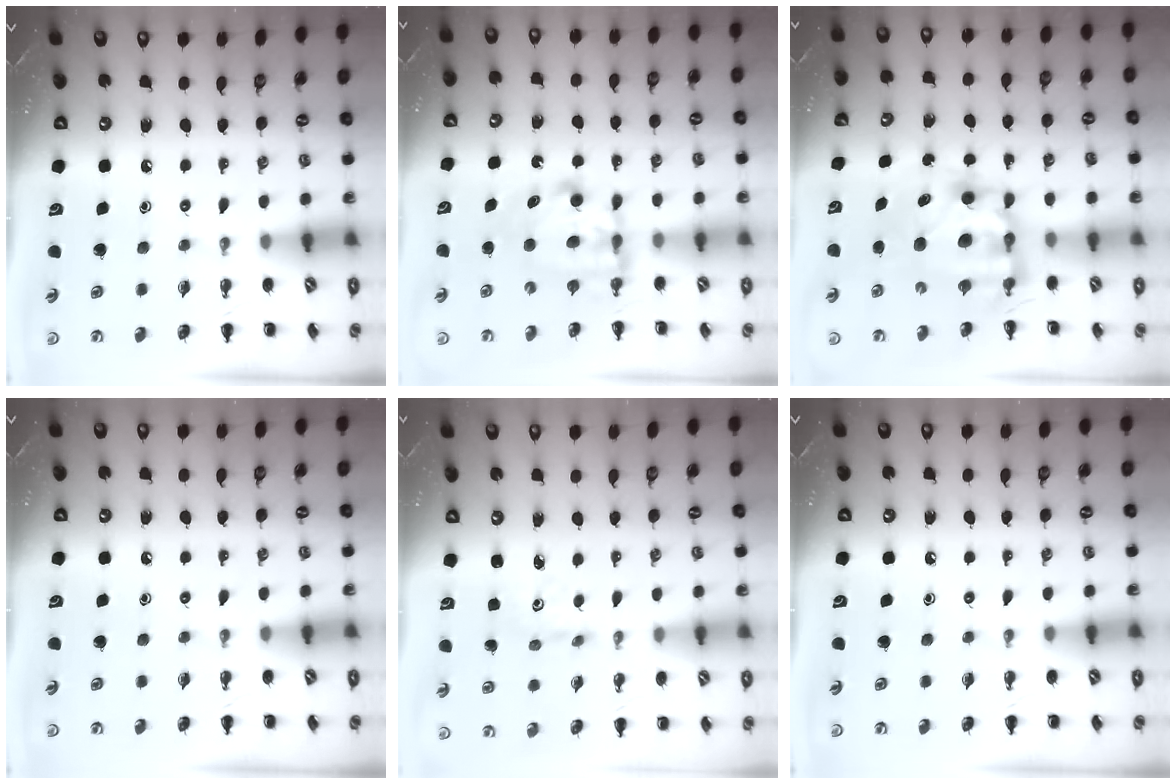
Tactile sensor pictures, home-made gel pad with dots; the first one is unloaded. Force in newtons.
{"total": 6.2, "press": 6.2, "slide": 0.5}
{"total": 9.0, "press": 8.8, "slide": 2.2}
{"total": 0.0}
{"total": 2.4, "press": 2.3, "slide": 0.7}
{"total": 0.0}